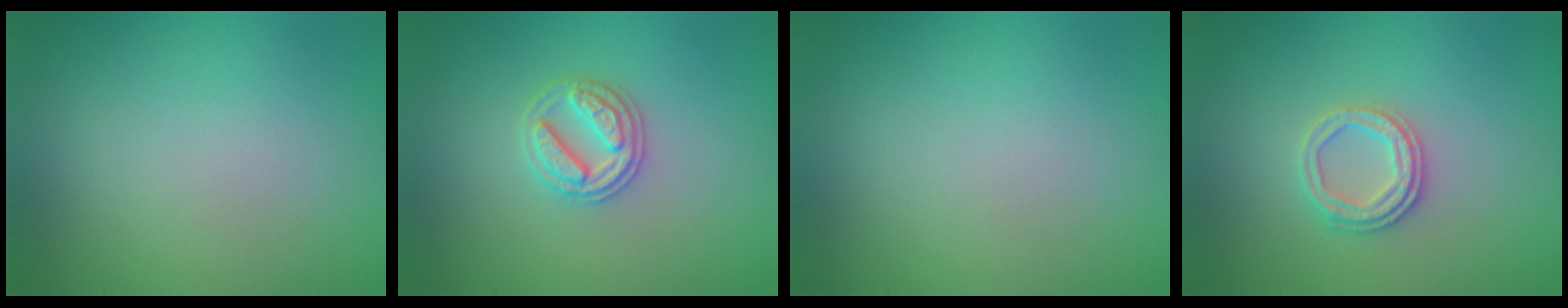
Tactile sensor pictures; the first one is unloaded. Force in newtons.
{"total": 2.9, "press": 2.8, "slide": 0.9}
{"total": 0.0}
{"total": 2.5, "press": 2.4, "slide": 0.8}